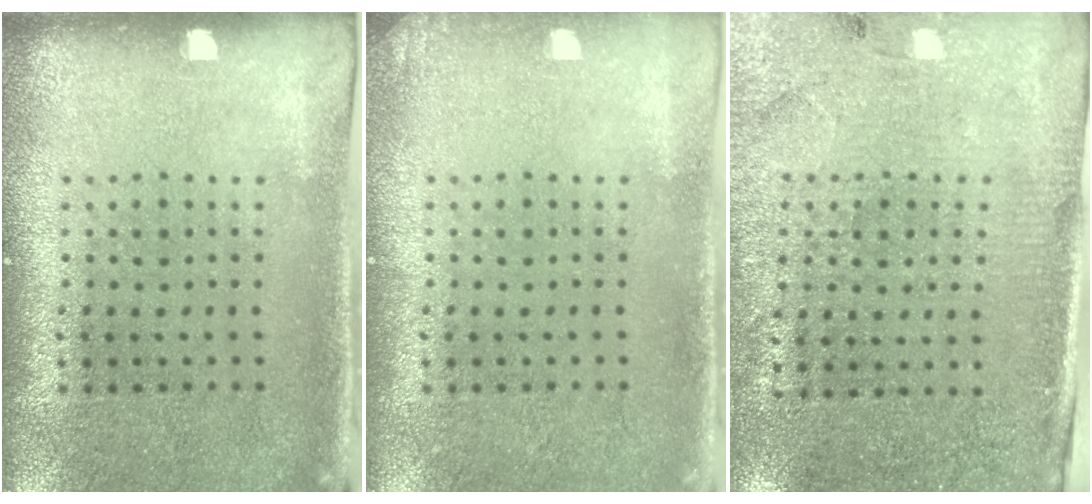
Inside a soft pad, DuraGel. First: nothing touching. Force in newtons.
{"total": 0.7, "press": 0.7, "slide": 0.1}
{"total": 2.9, "press": 2.7, "slide": 1.1}